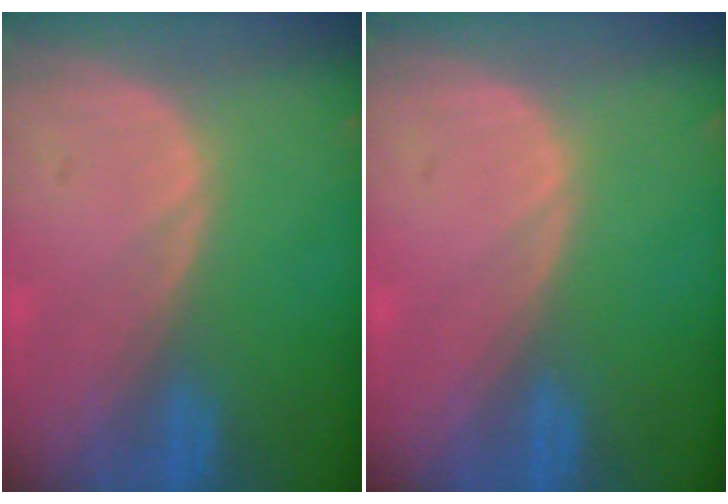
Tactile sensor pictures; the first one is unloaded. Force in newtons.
{"total": 0.0}